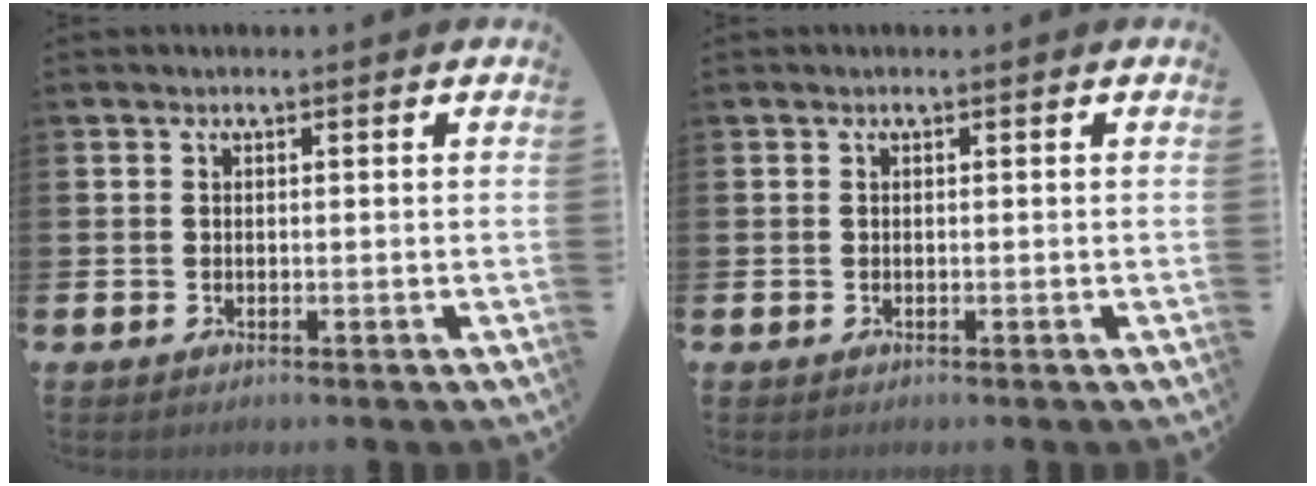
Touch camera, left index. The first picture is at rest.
{"total": 0.0}